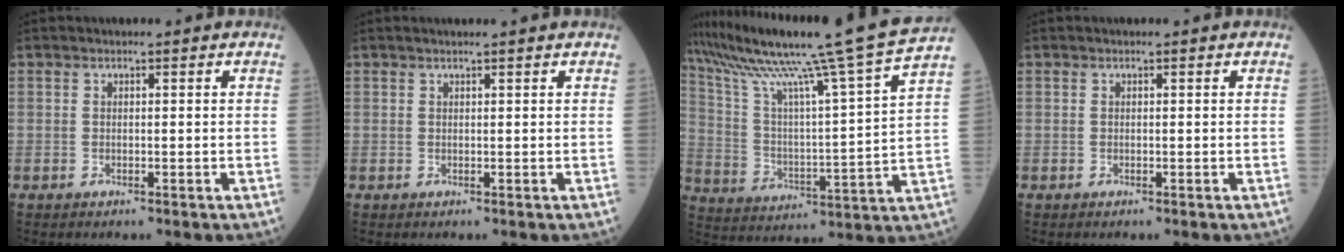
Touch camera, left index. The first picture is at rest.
{"total": 1.8, "force": [1.5, -0.3, 0.8], "torque": [-0.011, 0.008, 0.025]}
{"total": 23.2, "force": [19.1, -2.8, 12.9], "torque": [-0.227, -0.036, 0.291]}
{"total": 0.0}